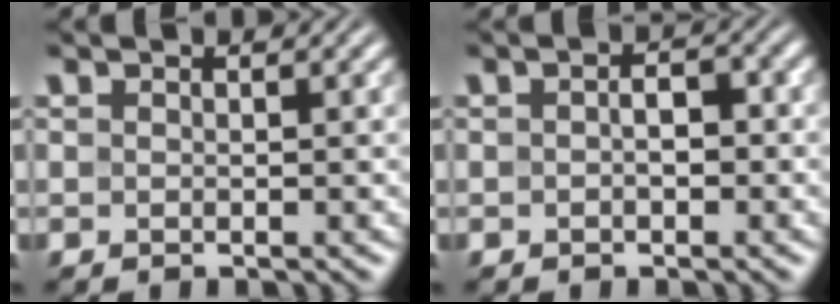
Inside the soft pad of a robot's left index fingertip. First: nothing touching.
{"total": 1.8, "force": [-0.2, 1.1, 1.4], "torque": [-0.023, 0.003, -0.006]}